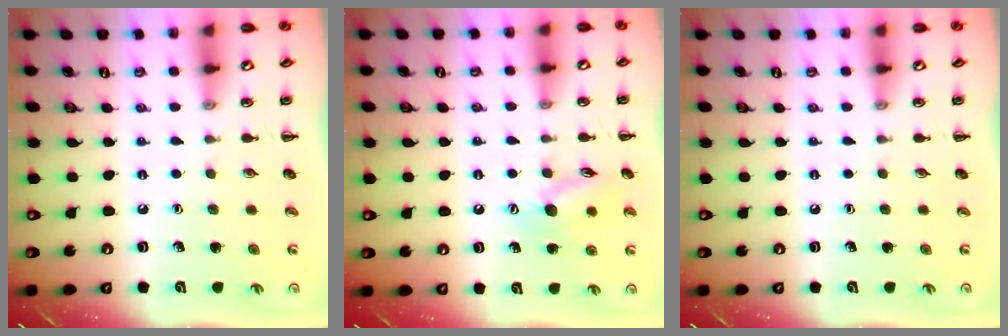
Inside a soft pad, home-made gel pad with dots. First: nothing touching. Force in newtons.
{"total": 10.7, "press": 10.6, "slide": 1.5}
{"total": 0.0}